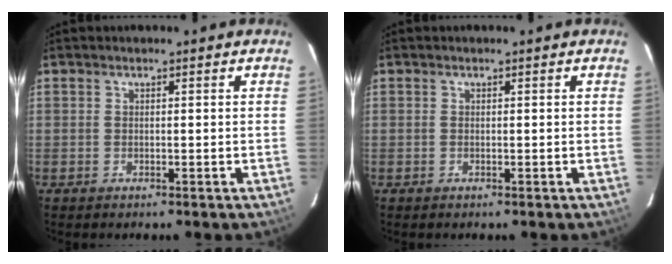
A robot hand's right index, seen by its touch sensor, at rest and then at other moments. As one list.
[{"total": 0.0}]